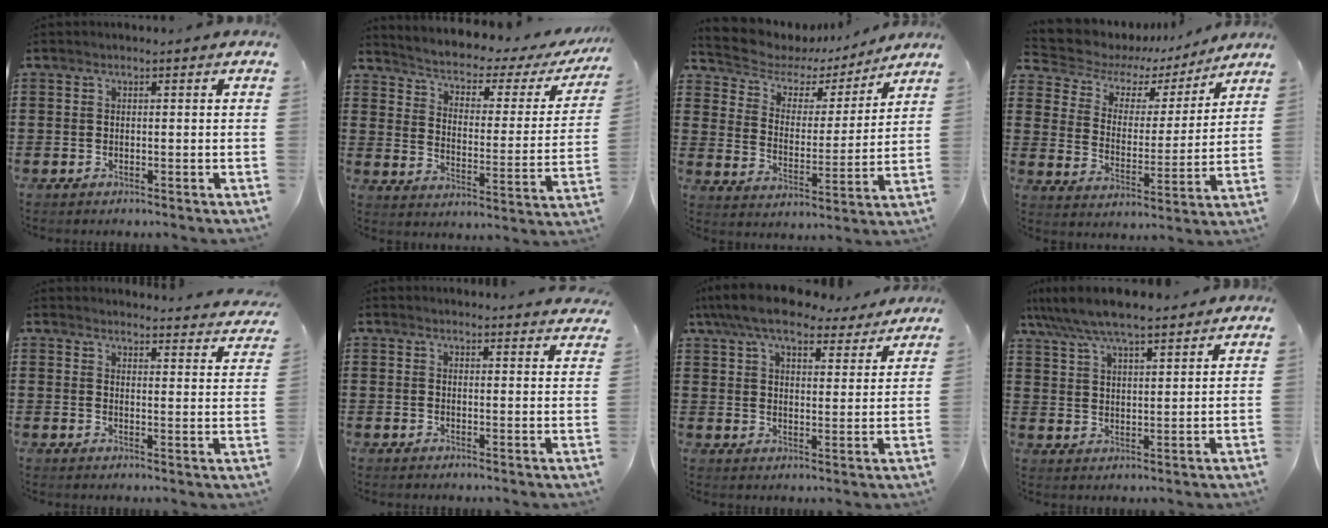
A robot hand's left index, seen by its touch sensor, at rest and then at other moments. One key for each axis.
{"total": 2.4, "fx": 1.4, "fy": 0.9, "fz": 1.6, "tx": -0.047, "ty": -0.022, "tz": 0.012}
{"total": 4.8, "fx": 3.9, "fy": 2.6, "fz": 1.1, "tx": -0.052, "ty": -0.028, "tz": 0.061}
{"total": 5.8, "fx": 4.4, "fy": 3.3, "fz": 1.8, "tx": -0.064, "ty": -0.023, "tz": 0.073}
{"total": 3.5, "fx": 3.4, "fy": 0.1, "fz": 0.3, "tx": -0.013, "ty": -0.024, "tz": 0.060}
{"total": 2.4, "fx": 2.4, "fy": 0.0, "fz": 0.0, "tx": 0.002, "ty": -0.011, "tz": 0.044}
{"total": 9.1, "fx": 7.9, "fy": 2.0, "fz": 4.1, "tx": -0.100, "ty": -0.026, "tz": 0.144}
{"total": 7.0, "fx": 6.3, "fy": 1.0, "fz": 2.9, "tx": -0.078, "ty": -0.016, "tz": 0.114}